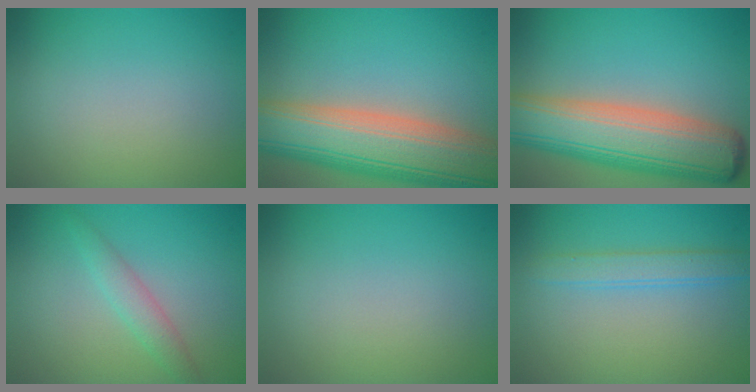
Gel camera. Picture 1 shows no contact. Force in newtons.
{"total": 12.4, "press": 12.4, "slide": 0.8}
{"total": 11.1, "press": 11.1, "slide": 0.8}
{"total": 2.0, "press": 2.0, "slide": 0.0}
{"total": 0.0}
{"total": 2.2, "press": 2.2, "slide": 0.1}